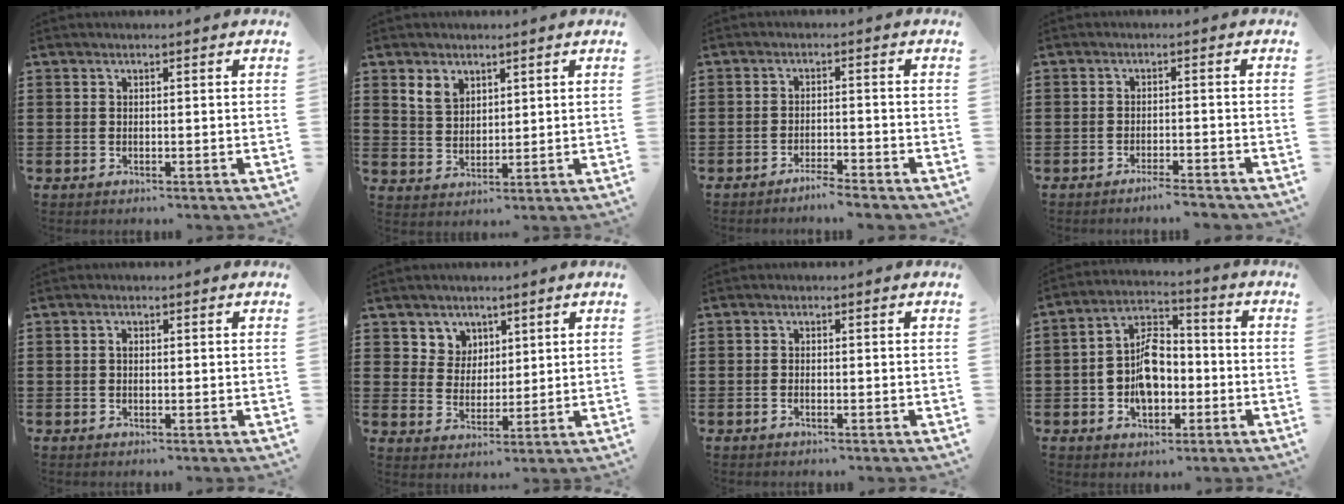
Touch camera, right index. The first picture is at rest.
{"total": 3.9, "force": [2.5, 2.7, 1.4], "torque": [-0.039, 0.012, 0.047]}
{"total": 2.5, "force": [-2.4, -0.1, 0.6], "torque": [-0.013, 0.002, -0.049]}
{"total": 2.3, "force": [-2.1, 0.0, 0.9], "torque": [-0.016, 0.002, -0.041]}
{"total": 0.9, "force": [0.0, 0.5, 0.7], "torque": [-0.014, 0.001, -0.001]}
{"total": 4.5, "force": [2.6, 3.7, 0.0], "torque": [-0.024, 0.010, 0.048]}
{"total": 0.6, "force": [-0.4, 0.1, 0.4], "torque": [-0.009, -0.005, -0.007]}
{"total": 7.9, "force": [-1.6, 5.3, 5.6], "torque": [-0.124, 0.009, -0.031]}